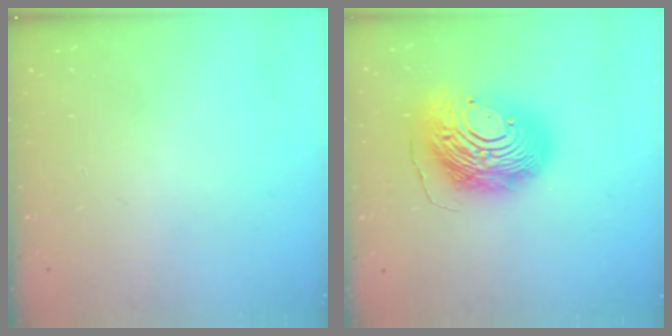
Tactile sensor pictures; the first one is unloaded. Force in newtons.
{"total": 18.2, "press": 18.1, "slide": 1.7}